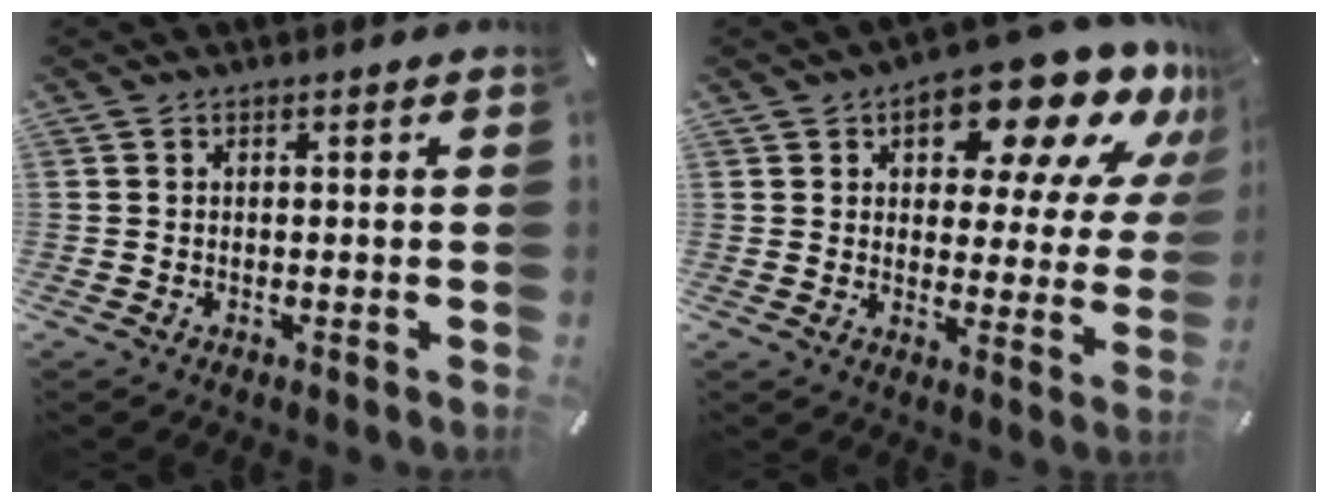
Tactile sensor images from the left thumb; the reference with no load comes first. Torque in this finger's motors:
{"motor_torque": [2.28, 2.30, 1.45, -1.32, 0.10]}